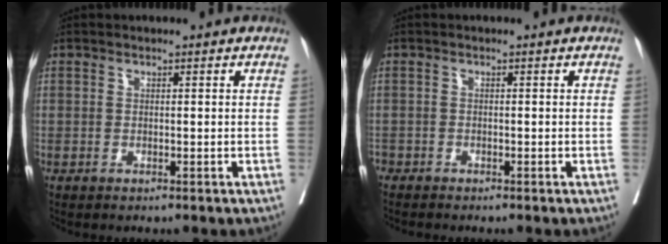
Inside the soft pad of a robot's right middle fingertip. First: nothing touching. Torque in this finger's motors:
{"motor_torque": [0.16, -0.14, 0.01, 0.01]}